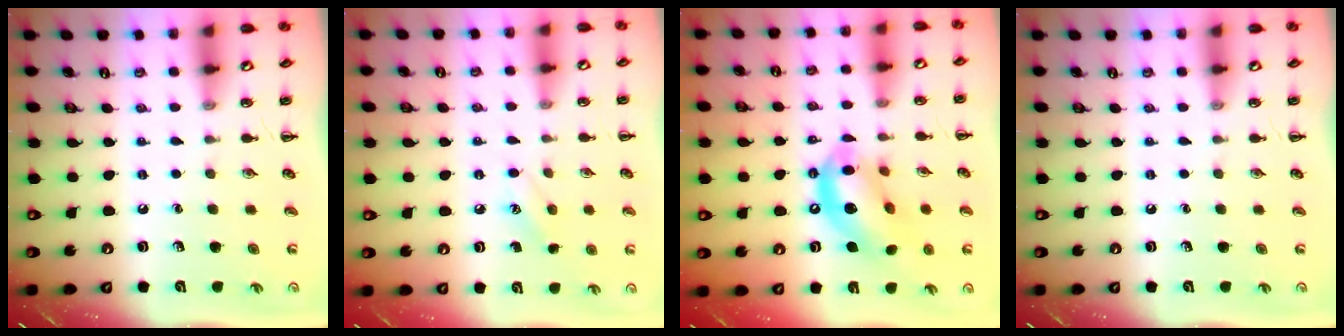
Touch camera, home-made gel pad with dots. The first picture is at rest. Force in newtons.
{"total": 8.4, "press": 8.1, "slide": 2.3}
{"total": 13.7, "press": 13.3, "slide": 3.6}
{"total": 0.0}